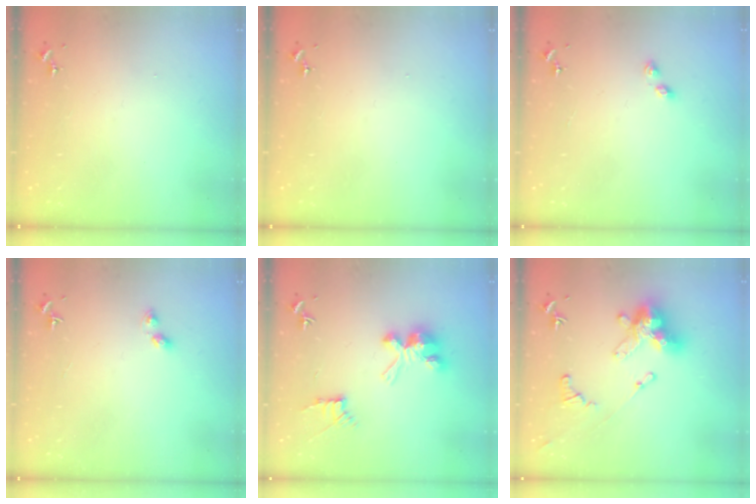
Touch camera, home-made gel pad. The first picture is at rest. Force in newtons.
{"total": 0.0}
{"total": 2.8, "press": 2.8, "slide": 0.4}
{"total": 2.9, "press": 2.9, "slide": 0.5}
{"total": 9.8, "press": 9.8, "slide": 0.2}
{"total": 16.1, "press": 16.0, "slide": 1.6}